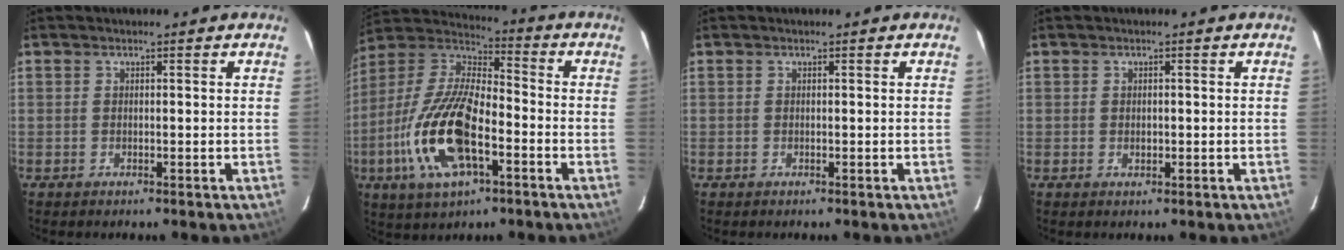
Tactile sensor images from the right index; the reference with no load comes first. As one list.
[{"total": 19.7, "force": [-6.8, 8.2, 16.5], "torque": [-0.352, -0.014, -0.131]}, {"total": 0.0}, {"total": 1.2, "force": [-0.1, 1.0, 0.5], "torque": [-0.007, 0.001, -0.001]}]